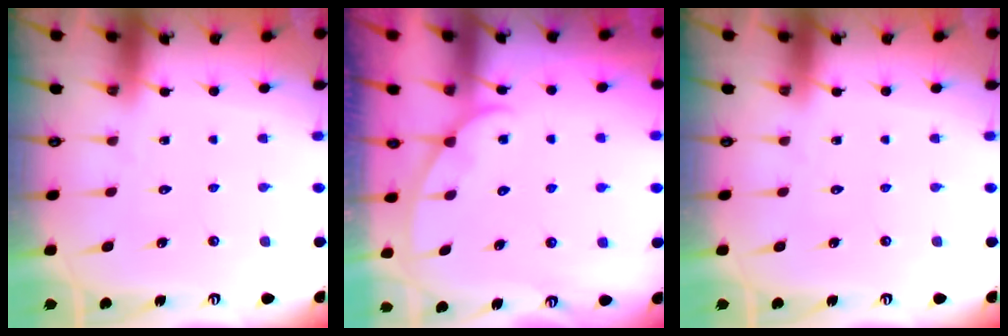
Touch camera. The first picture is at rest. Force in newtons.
{"total": 2.4, "press": 2.4, "slide": 0.3}
{"total": 0.0}